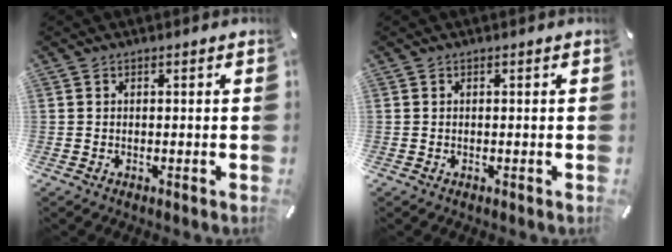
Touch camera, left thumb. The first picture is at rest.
{"total": 0.0}